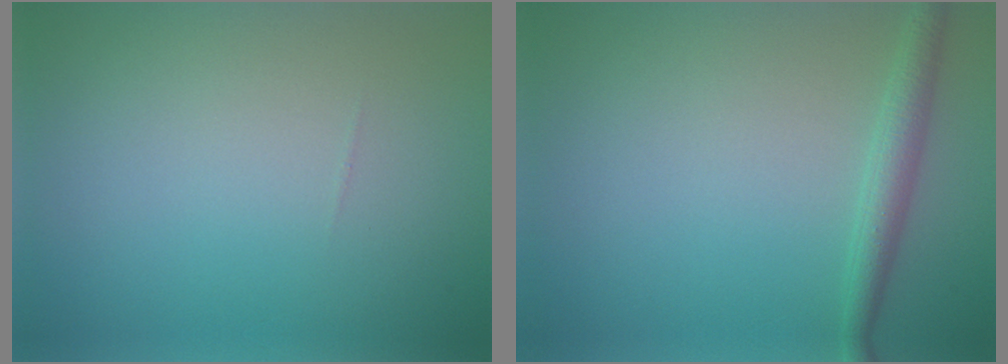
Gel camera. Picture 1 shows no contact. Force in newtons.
{"total": 2.3, "press": 2.2, "slide": 0.1}